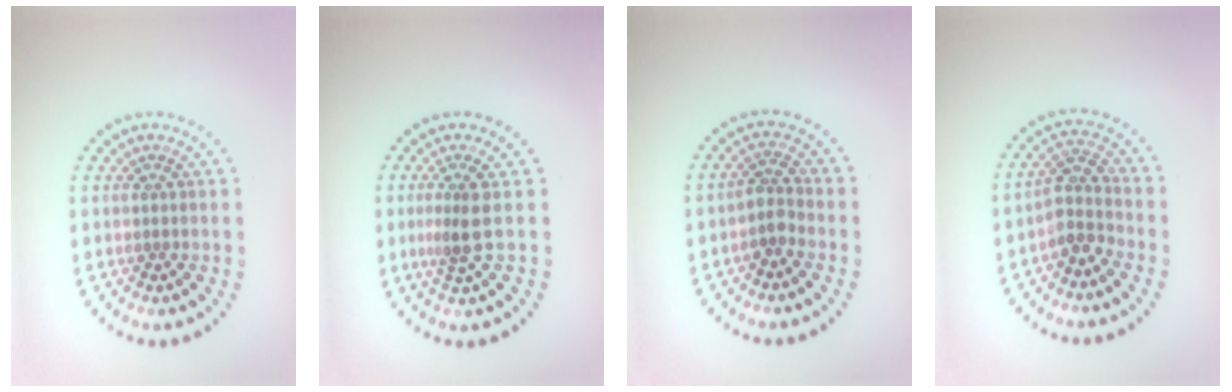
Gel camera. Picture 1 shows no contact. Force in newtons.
{"total": 2.4, "press": 1.8, "slide": 1.6}
{"total": 1.8, "press": 1.4, "slide": 1.1}
{"total": 2.7, "press": 2.2, "slide": 1.5}